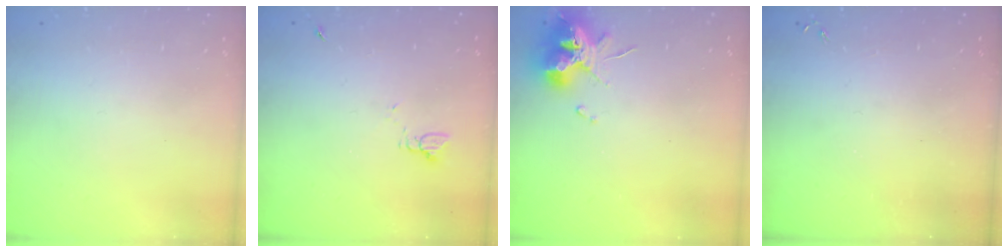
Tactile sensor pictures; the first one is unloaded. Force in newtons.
{"total": 2.3, "press": 2.3, "slide": 0.3}
{"total": 10.8, "press": 10.7, "slide": 1.4}
{"total": 0.0}